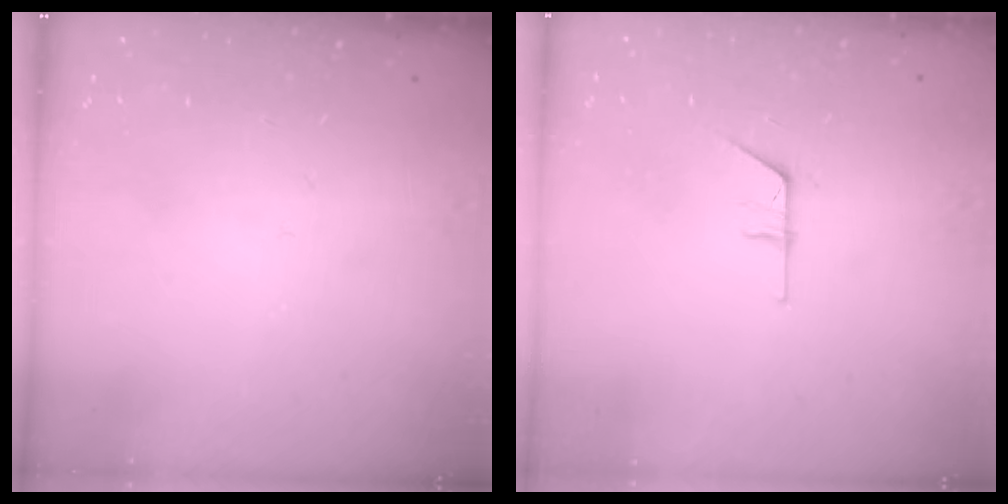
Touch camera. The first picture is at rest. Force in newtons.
{"total": 5.4, "press": 5.4, "slide": 0.5}